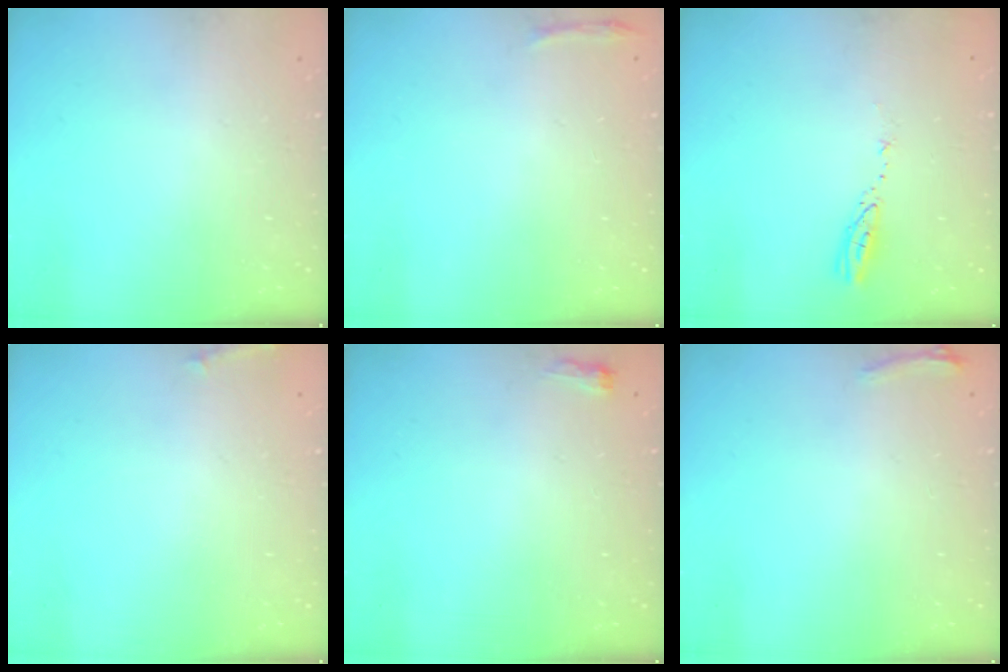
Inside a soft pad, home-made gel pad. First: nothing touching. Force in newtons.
{"total": 3.0, "press": 1.9, "slide": 2.3}
{"total": 3.6, "press": 3.6, "slide": 0.2}
{"total": 5.1, "press": 4.8, "slide": 1.8}
{"total": 9.8, "press": 2.8, "slide": 9.4}
{"total": 5.0, "press": 4.7, "slide": 1.9}